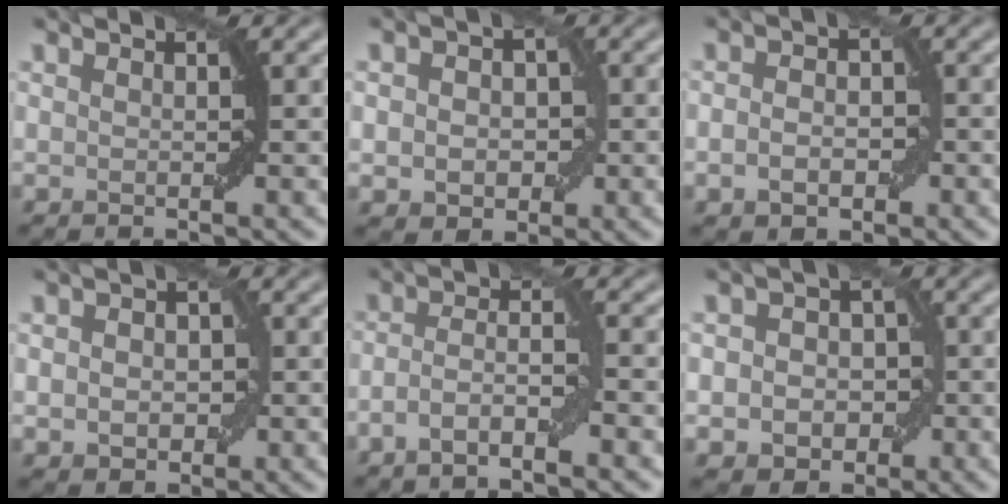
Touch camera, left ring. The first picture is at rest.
{"total": 3.8, "force": [-0.2, 3.0, 2.4], "torque": [-0.019, -0.002, -0.008]}
{"total": 2.7, "force": [-0.7, 1.9, 1.8], "torque": [-0.025, 0.000, -0.015]}
{"total": 3.2, "force": [-0.1, 2.4, 2.1], "torque": [-0.025, 0.000, -0.002]}
{"total": 3.3, "force": [-1.7, 0.5, 2.8], "torque": [-0.053, 0.007, -0.038]}
{"total": 4.7, "force": [-0.6, 4.1, 2.3], "torque": [-0.007, 0.007, -0.022]}